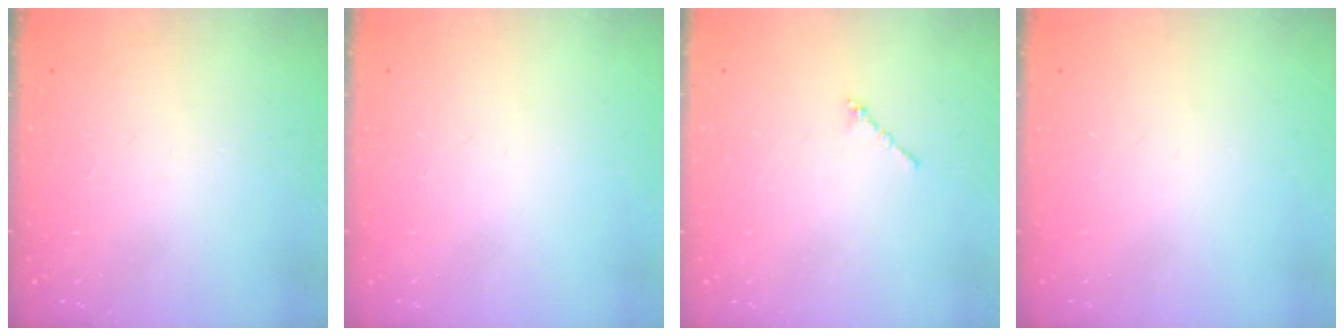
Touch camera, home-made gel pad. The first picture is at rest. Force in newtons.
{"total": 0.0}
{"total": 1.2, "press": 1.1, "slide": 0.5}
{"total": 0.0}